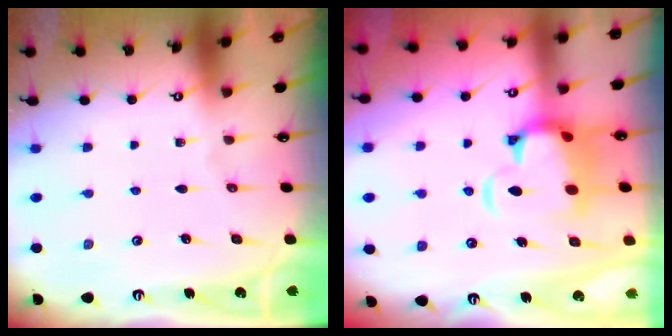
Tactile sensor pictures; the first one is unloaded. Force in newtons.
{"total": 7.4, "press": 7.1, "slide": 1.8}